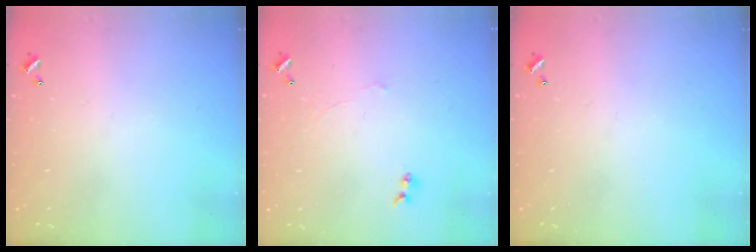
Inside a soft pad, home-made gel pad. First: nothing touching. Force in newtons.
{"total": 0.7, "press": 0.1, "slide": 0.7}
{"total": 0.0}